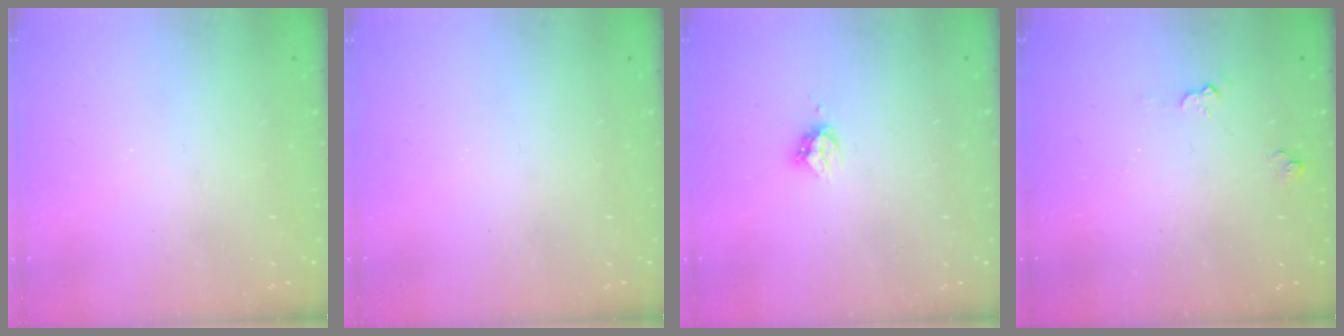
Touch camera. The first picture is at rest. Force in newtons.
{"total": 0.0}
{"total": 3.9, "press": 3.9, "slide": 0.1}
{"total": 4.7, "press": 4.7, "slide": 0.5}